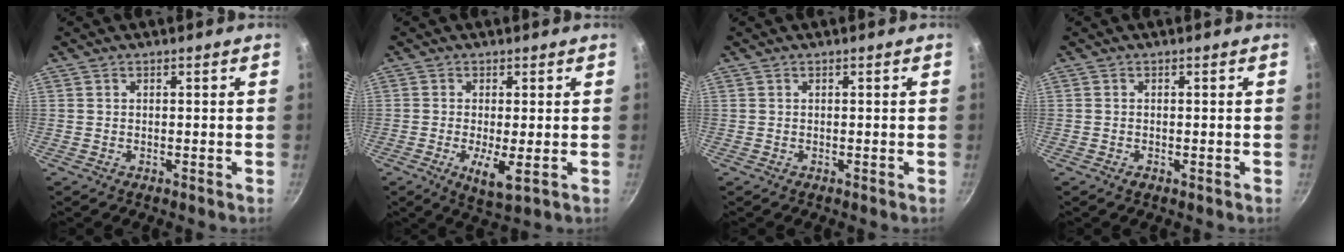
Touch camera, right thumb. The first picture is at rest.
{"total": 5.5, "force": [-1.1, 1.3, 5.2], "torque": [-0.099, -0.017, -0.013]}
{"total": 0.0}
{"total": 0.6, "force": [-0.4, 0.3, 0.4], "torque": [-0.004, 0.000, -0.006]}